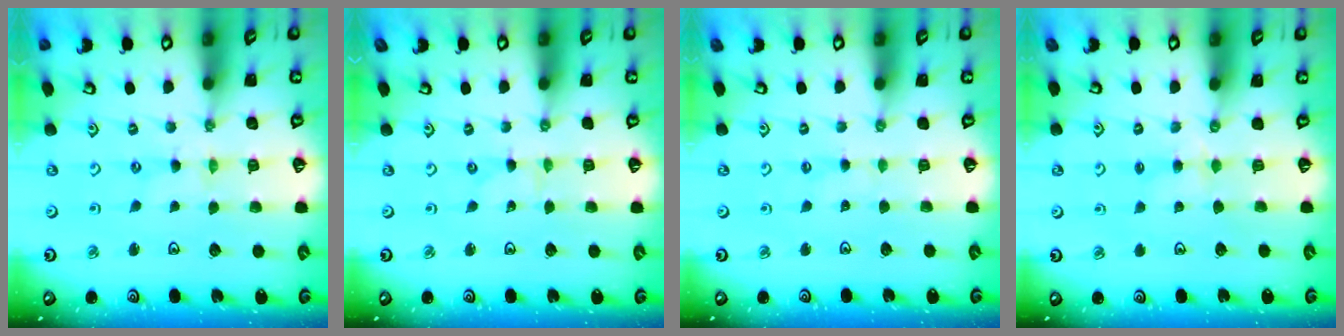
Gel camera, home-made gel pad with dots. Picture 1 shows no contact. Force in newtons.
{"total": 0.0}
{"total": 1.4, "press": 1.4, "slide": 0.2}
{"total": 2.7, "press": 2.7, "slide": 0.4}